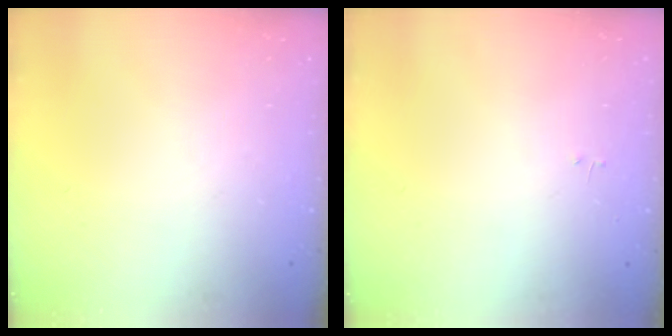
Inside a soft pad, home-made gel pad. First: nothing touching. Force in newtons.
{"total": 0.0}